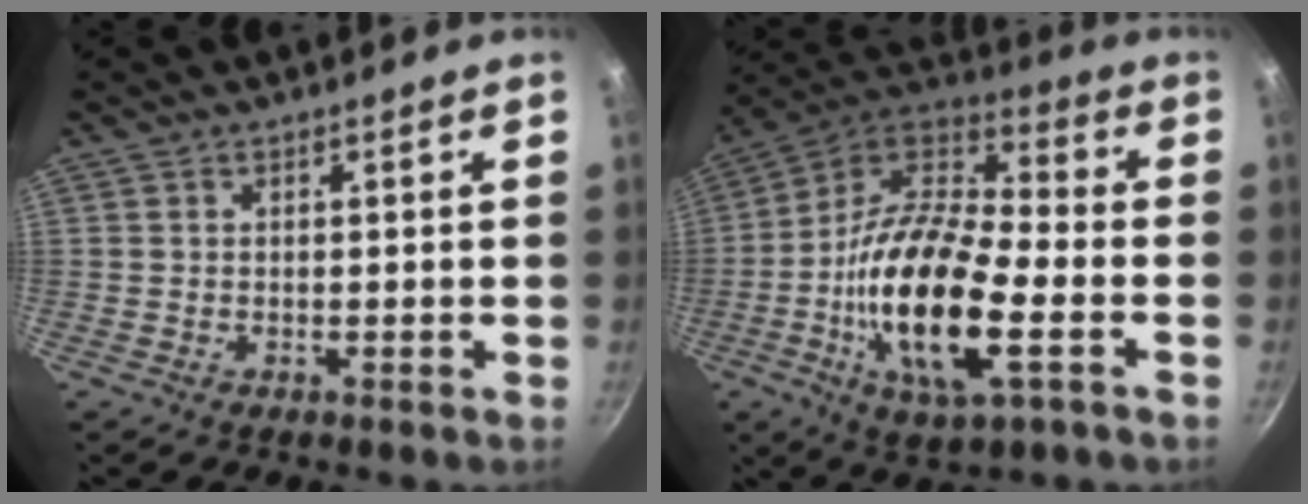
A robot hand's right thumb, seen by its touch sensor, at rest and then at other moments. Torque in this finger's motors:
{"motor_torque": [0.14, 1.48, 1.94, -0.83, 0.65]}